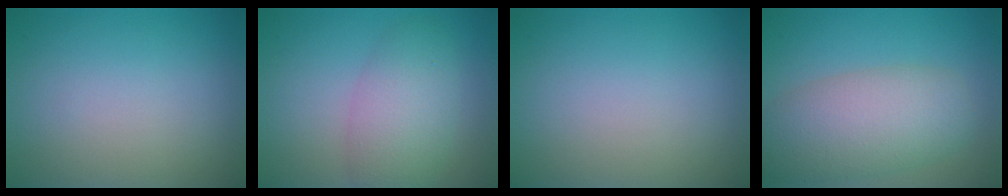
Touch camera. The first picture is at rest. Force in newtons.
{"total": 4.7, "press": 4.7, "slide": 0.1}
{"total": 0.0}
{"total": 6.8, "press": 6.8, "slide": 0.4}